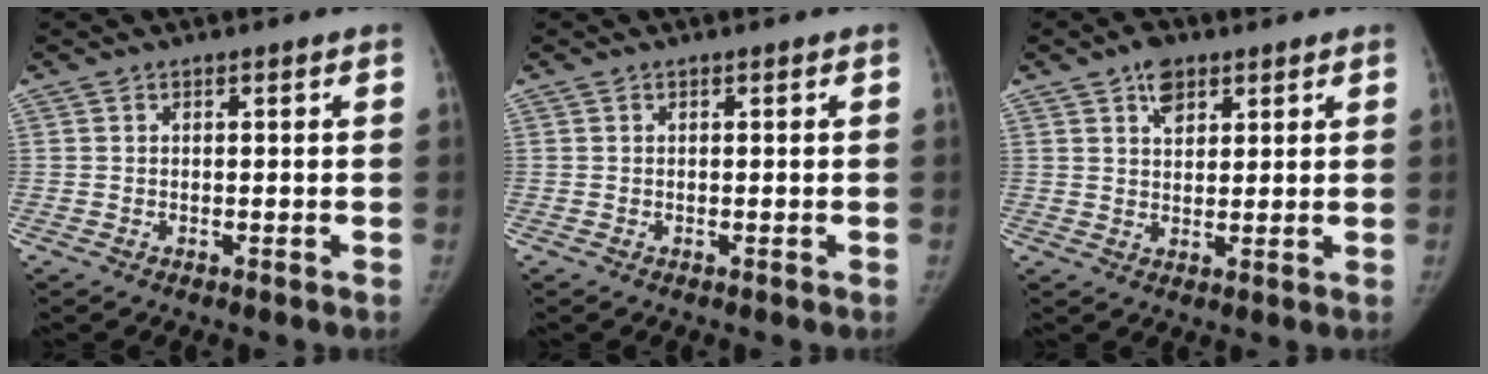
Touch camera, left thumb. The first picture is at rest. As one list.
[{"total": 0.0}, {"total": 4.9, "force": [2.9, 2.9, 2.6], "torque": [-0.023, -0.013, 0.047]}]